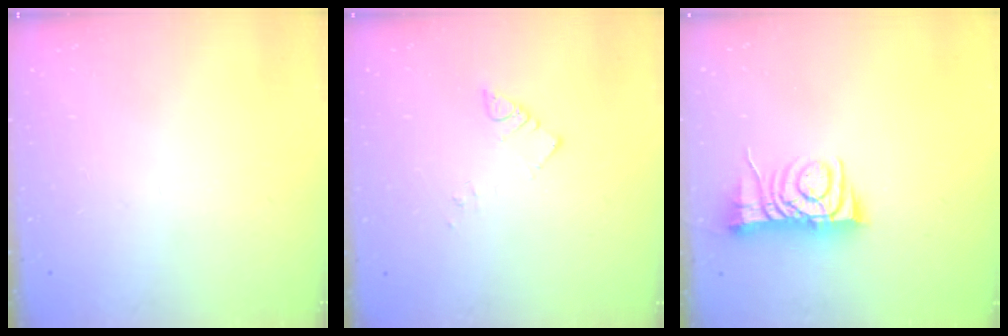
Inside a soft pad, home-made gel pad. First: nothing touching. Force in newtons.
{"total": 2.5, "press": 2.5, "slide": 0.3}
{"total": 7.6, "press": 7.5, "slide": 1.0}